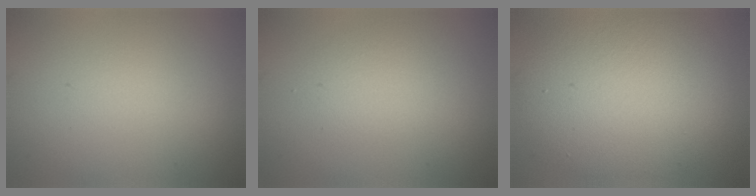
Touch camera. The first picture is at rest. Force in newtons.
{"total": 1.8, "press": 1.8, "slide": 0.1}
{"total": 9.5, "press": 9.4, "slide": 0.6}